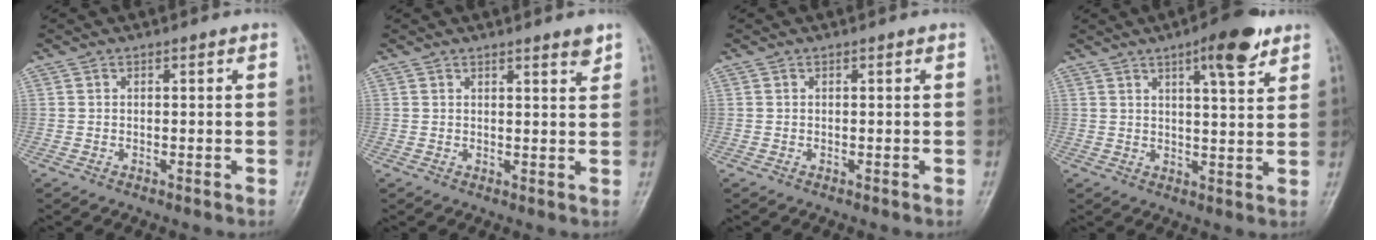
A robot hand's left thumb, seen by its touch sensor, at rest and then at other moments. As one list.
[{"total": 2.4, "force": [1.8, 0.3, 1.4], "torque": [-0.014, -0.015, 0.026]}, {"total": 0.0}, {"total": 9.0, "force": [5.2, 2.3, 7.0], "torque": [-0.087, -0.025, 0.073]}]